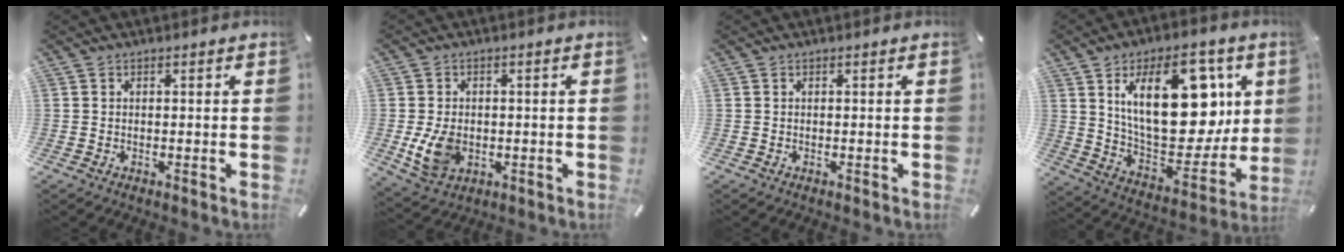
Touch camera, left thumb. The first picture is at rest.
{"total": 7.9, "force": [-1.1, 5.9, 5.1], "torque": [-0.109, -0.005, -0.021]}
{"total": 0.0}
{"total": 24.4, "force": [8.6, 13.0, 18.7], "torque": [-0.307, -0.043, 0.140]}